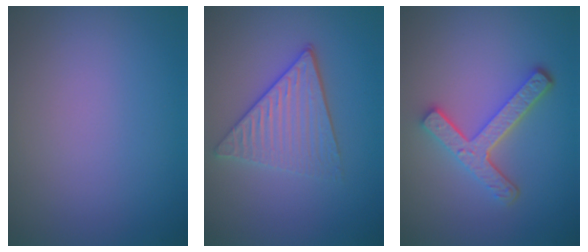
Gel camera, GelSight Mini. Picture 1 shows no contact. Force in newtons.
{"total": 3.9, "press": 3.3, "slide": 2.0}
{"total": 4.4, "press": 3.3, "slide": 2.9}